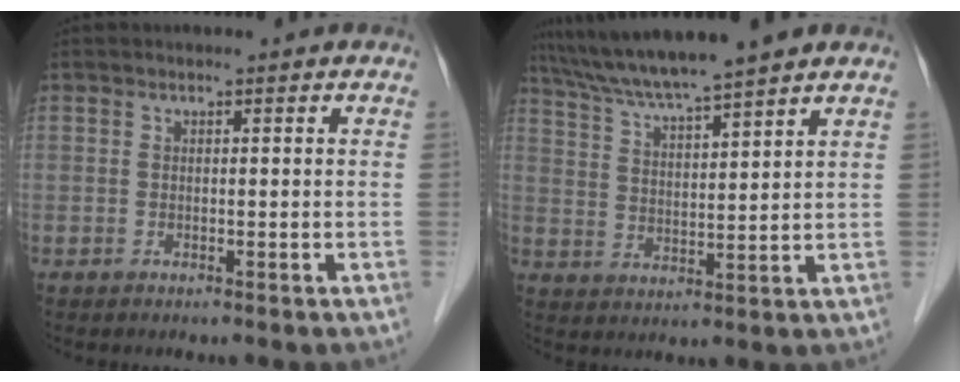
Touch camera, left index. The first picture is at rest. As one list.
[{"total": 11.1, "force": [9.6, -0.6, 5.4], "torque": [-0.099, 0.023, 0.167]}]